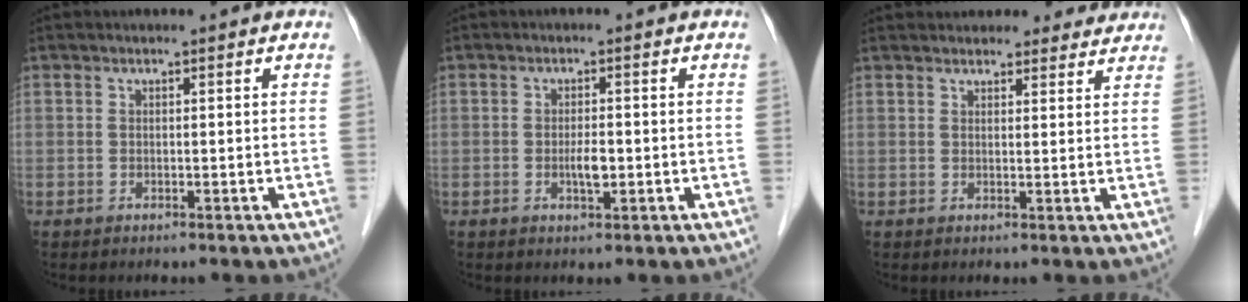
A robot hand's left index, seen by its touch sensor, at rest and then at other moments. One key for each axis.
{"total": 2.6, "fx": -0.6, "fy": 0.7, "fz": 2.4, "tx": -0.046, "ty": 0.001, "tz": -0.007}
{"total": 12.7, "fx": 11.7, "fy": 4.1, "fz": 3.1, "tx": -0.017, "ty": 0.033, "tz": 0.140}